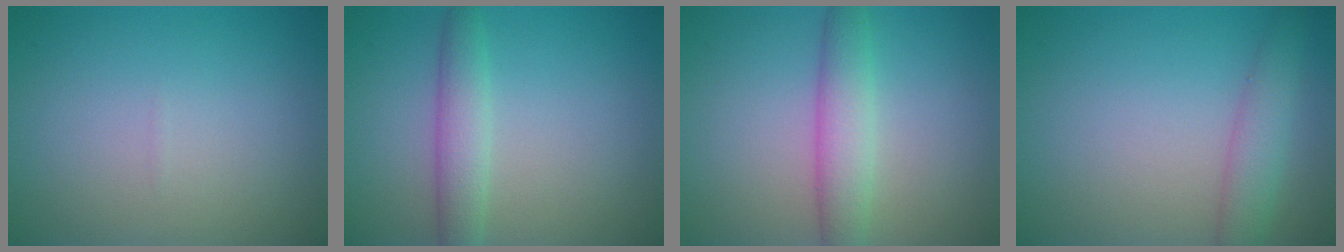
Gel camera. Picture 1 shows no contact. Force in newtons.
{"total": 2.9, "press": 2.9, "slide": 0.0}
{"total": 3.6, "press": 3.6, "slide": 0.1}
{"total": 2.9, "press": 2.9, "slide": 0.1}